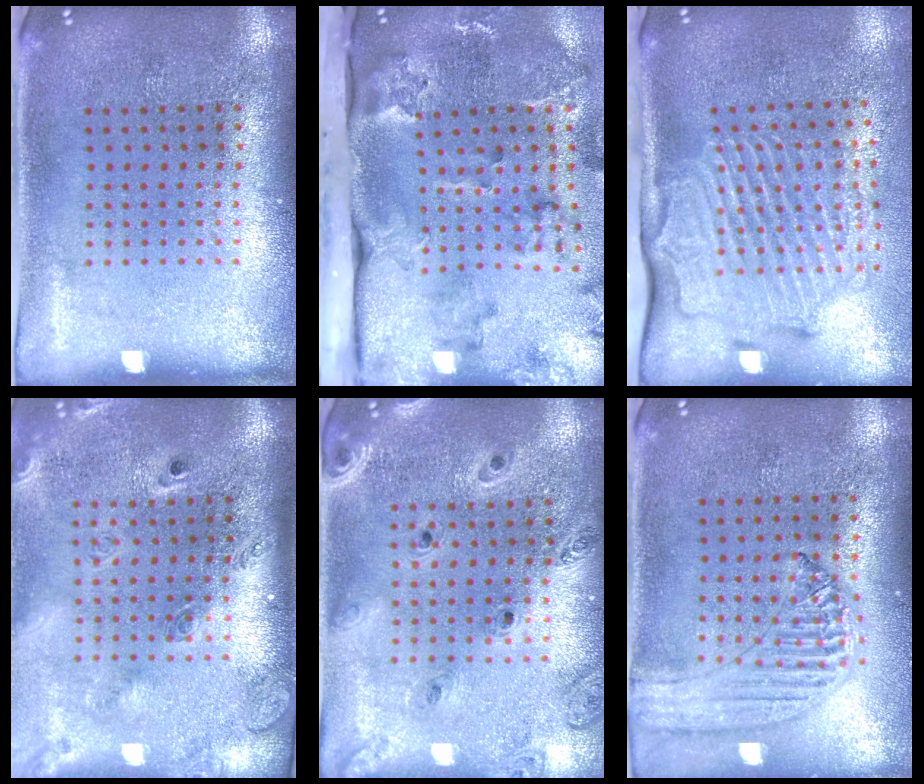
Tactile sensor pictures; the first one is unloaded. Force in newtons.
{"total": 3.7, "press": 2.6, "slide": 2.6}
{"total": 2.9, "press": 2.2, "slide": 1.9}
{"total": 2.6, "press": 1.9, "slide": 1.8}
{"total": 1.3, "press": 1.3, "slide": 0.2}
{"total": 1.2, "press": 1.2, "slide": 0.1}